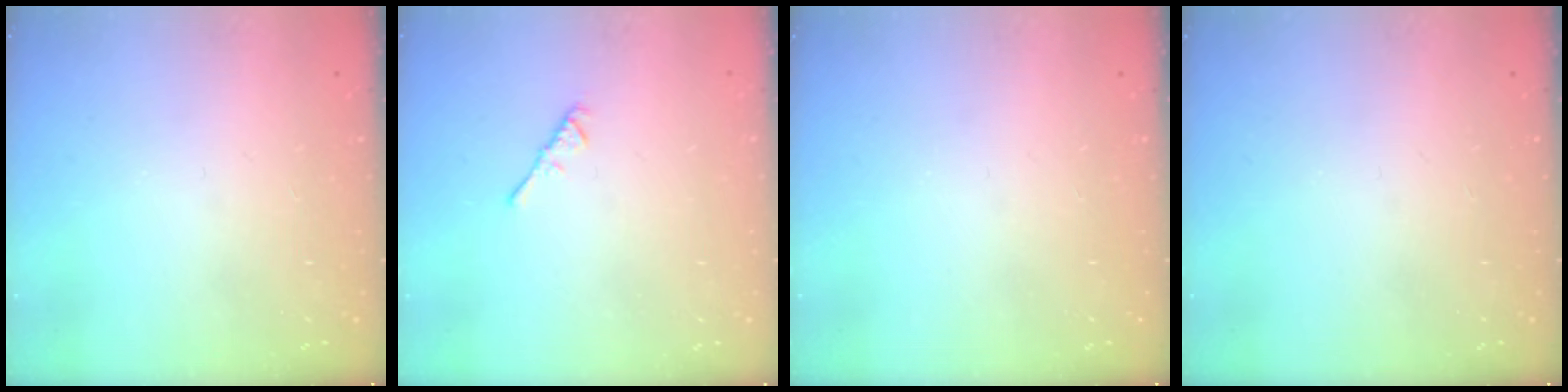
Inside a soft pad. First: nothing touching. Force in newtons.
{"total": 2.4, "press": 2.3, "slide": 0.6}
{"total": 0.0}
{"total": 0.0}